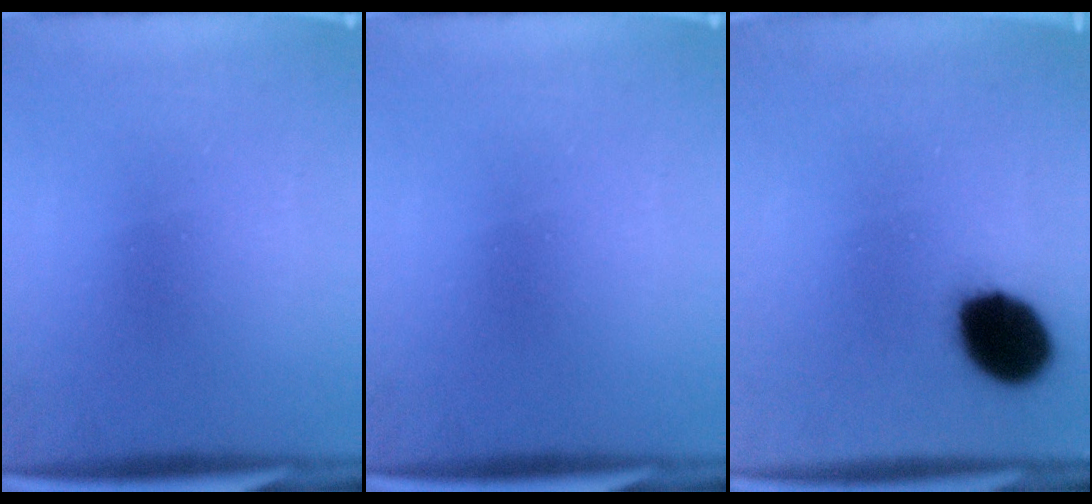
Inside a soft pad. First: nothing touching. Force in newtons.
{"total": 0.0}
{"total": 14.5}